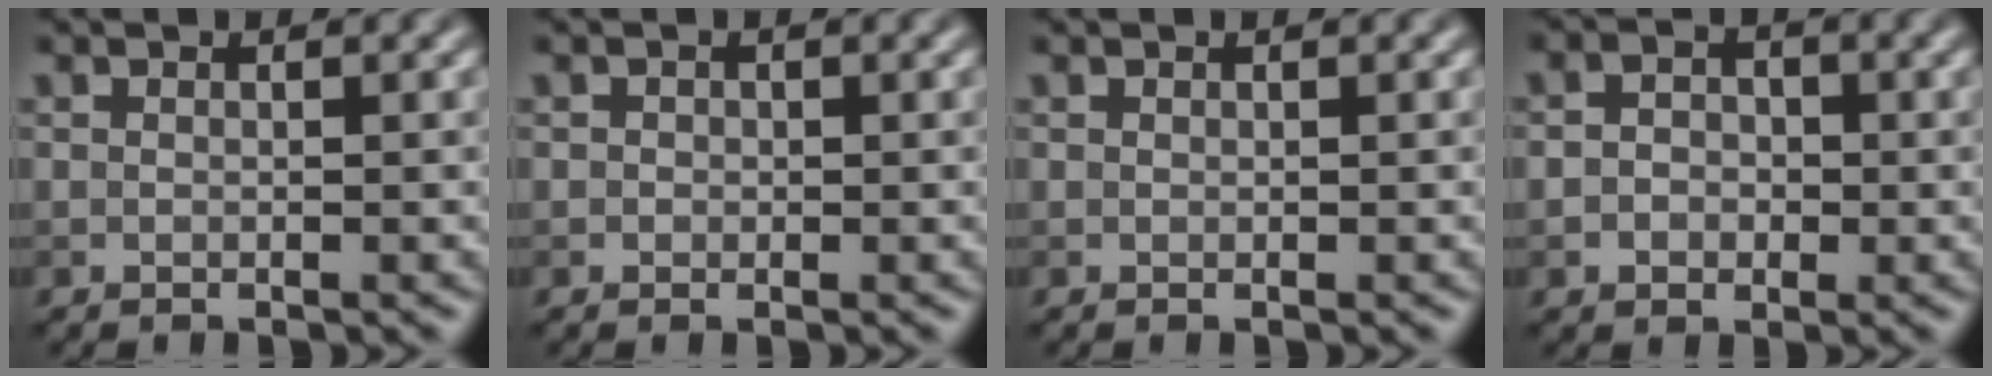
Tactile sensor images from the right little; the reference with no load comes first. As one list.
[{"total": 0.5, "force": [0.2, 0.5, 0.1], "torque": [0.004, -0.001, -0.002]}, {"total": 0.0}, {"total": 2.0, "force": [-0.4, 1.6, 1.2], "torque": [-0.016, 0.002, -0.015]}]